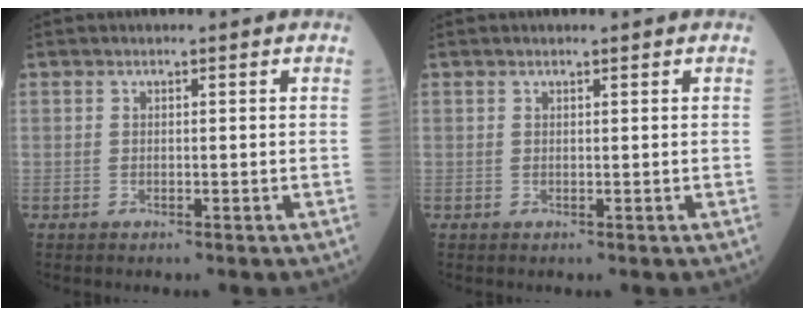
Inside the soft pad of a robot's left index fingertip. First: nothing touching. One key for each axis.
{"total": 0.8, "fx": 0.7, "fy": 0.0, "fz": 0.5, "tx": -0.009, "ty": 0.005, "tz": 0.012}